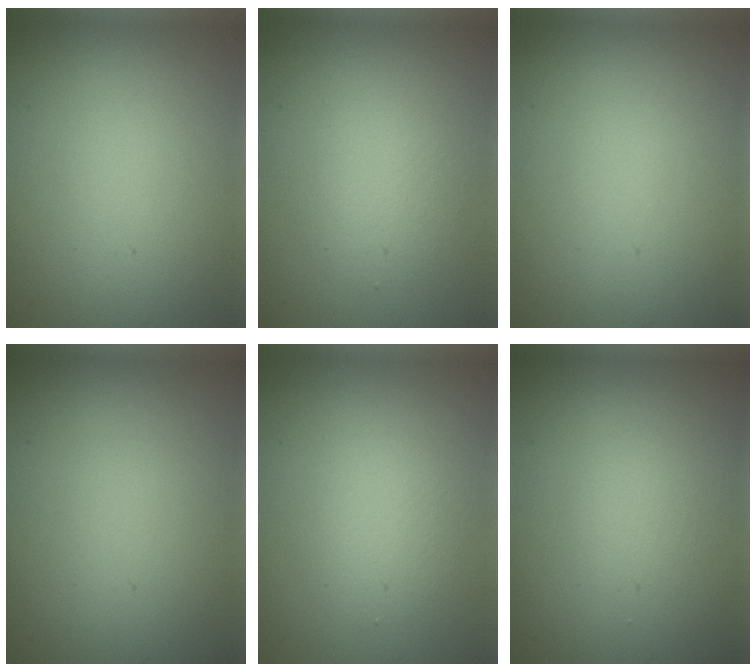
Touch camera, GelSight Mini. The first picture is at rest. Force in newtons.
{"total": 2.5, "press": 2.5, "slide": 0.3}
{"total": 0.0}
{"total": 0.0}
{"total": 2.5, "press": 2.5, "slide": 0.3}
{"total": 0.9, "press": 0.9, "slide": 0.0}